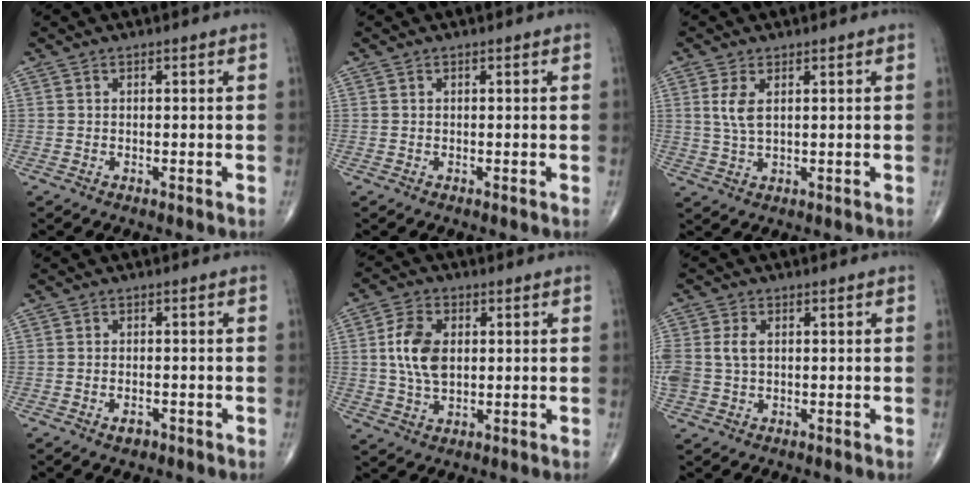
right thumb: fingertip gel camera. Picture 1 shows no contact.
{"total": 0.0}
{"total": 4.1, "force": [1.3, 1.8, 3.4], "torque": [-0.075, -0.003, 0.032]}
{"total": 2.0, "force": [-1.2, 1.1, 1.2], "torque": [-0.018, 0.004, -0.017]}
{"total": 8.8, "force": [1.2, 5.5, 6.8], "torque": [-0.126, -0.001, 0.024]}
{"total": 5.5, "force": [0.6, 3.9, 3.9], "torque": [-0.097, 0.010, 0.015]}